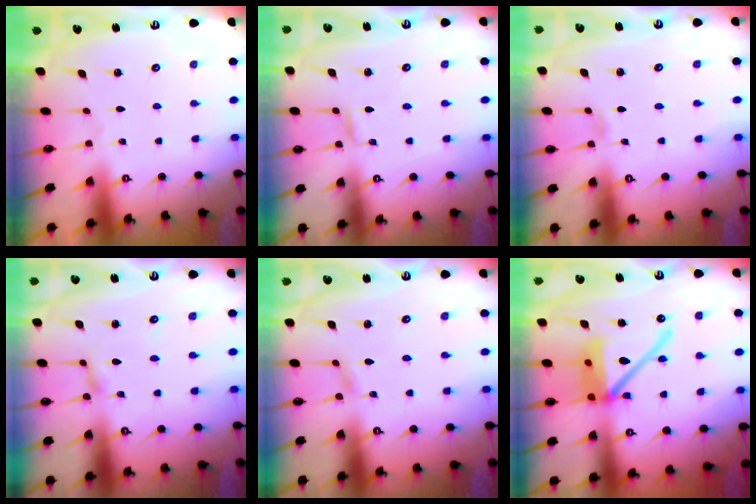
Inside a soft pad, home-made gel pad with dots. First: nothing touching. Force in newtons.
{"total": 1.3, "press": 1.3, "slide": 0.2}
{"total": 3.5, "press": 3.5, "slide": 0.4}
{"total": 2.7, "press": 2.6, "slide": 0.3}
{"total": 2.1, "press": 2.1, "slide": 0.2}
{"total": 16.1, "press": 15.9, "slide": 2.3}